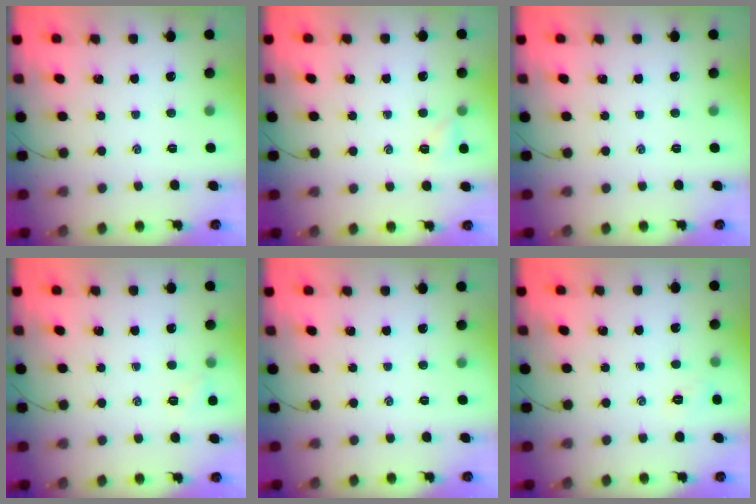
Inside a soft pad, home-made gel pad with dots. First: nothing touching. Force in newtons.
{"total": 4.1, "press": 3.9, "slide": 1.2}
{"total": 0.0}
{"total": 4.5, "press": 4.3, "slide": 1.1}
{"total": 0.0}
{"total": 4.6, "press": 4.4, "slide": 1.2}